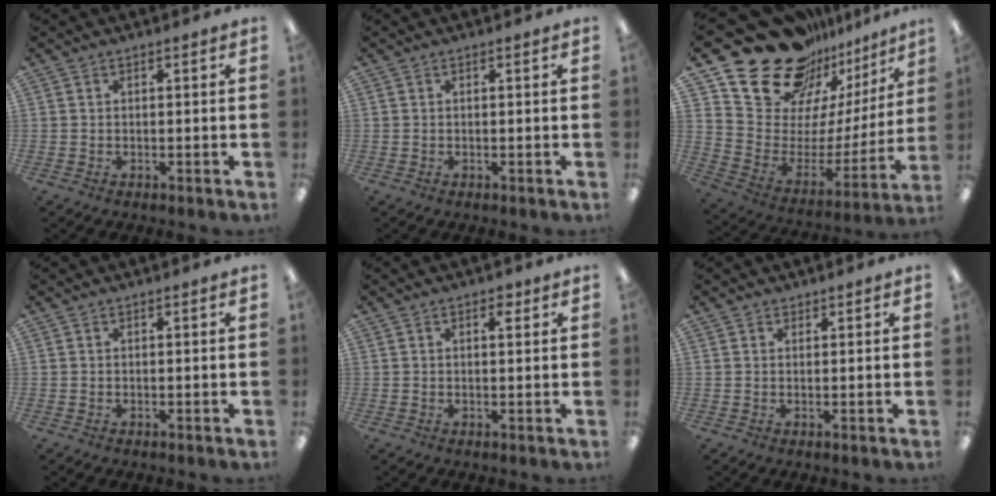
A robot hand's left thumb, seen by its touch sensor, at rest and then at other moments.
{"total": 0.0}
{"total": 22.9, "force": [18.9, 11.3, 6.3], "torque": [-0.097, -0.148, 0.350]}
{"total": 0.0}
{"total": 1.9, "force": [1.0, 0.9, 1.4], "torque": [-0.013, -0.003, 0.014]}
{"total": 0.9, "force": [0.8, 0.3, -0.1], "torque": [0.001, 0.000, 0.016]}